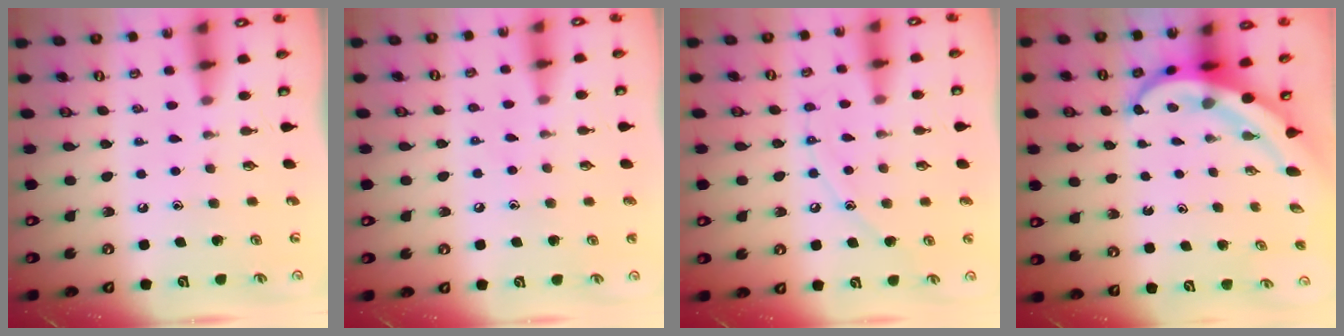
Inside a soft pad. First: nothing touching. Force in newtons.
{"total": 5.3, "press": 5.3, "slide": 0.5}
{"total": 8.0, "press": 8.0, "slide": 0.8}
{"total": 8.6, "press": 8.4, "slide": 1.8}